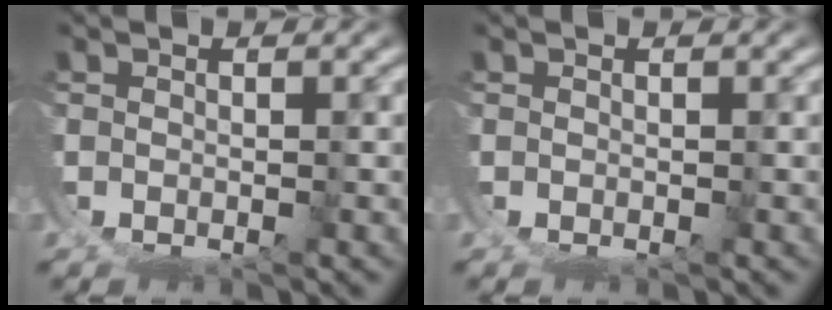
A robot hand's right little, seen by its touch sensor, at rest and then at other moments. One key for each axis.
{"total": 0.0}